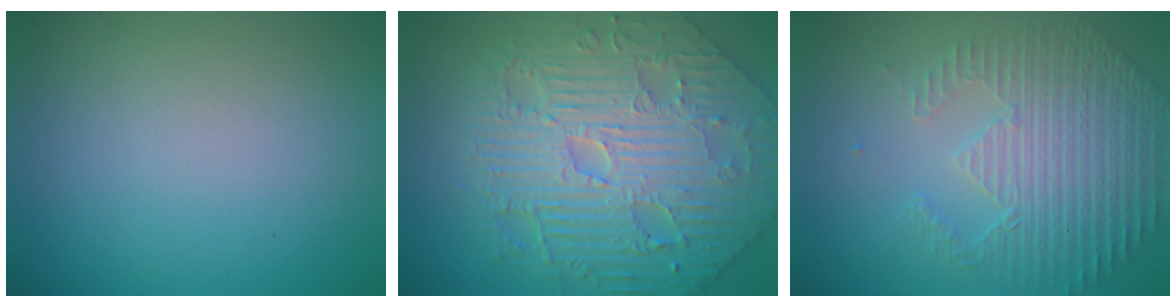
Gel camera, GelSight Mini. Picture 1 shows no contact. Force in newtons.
{"total": 8.9, "press": 6.8, "slide": 5.7}
{"total": 4.8, "press": 3.5, "slide": 3.3}